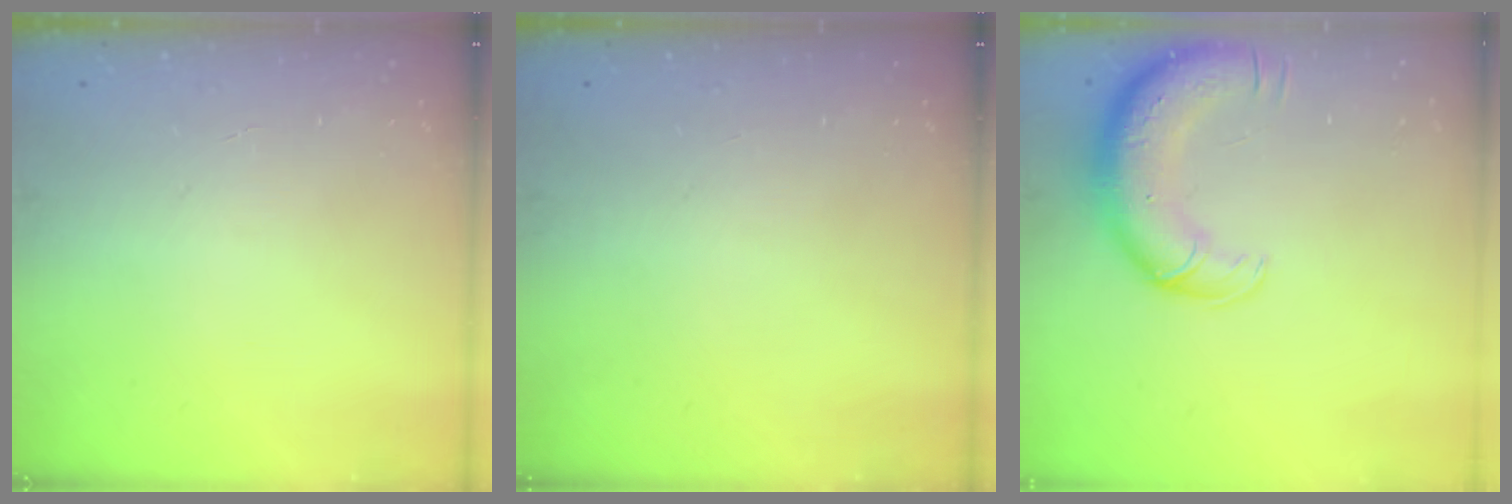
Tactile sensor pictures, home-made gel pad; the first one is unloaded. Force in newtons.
{"total": 0.0}
{"total": 14.4, "press": 14.0, "slide": 3.4}